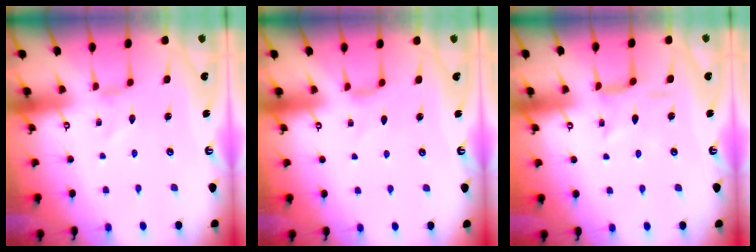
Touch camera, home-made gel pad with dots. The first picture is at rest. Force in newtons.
{"total": 0.0}
{"total": 2.3, "press": 2.3, "slide": 0.2}